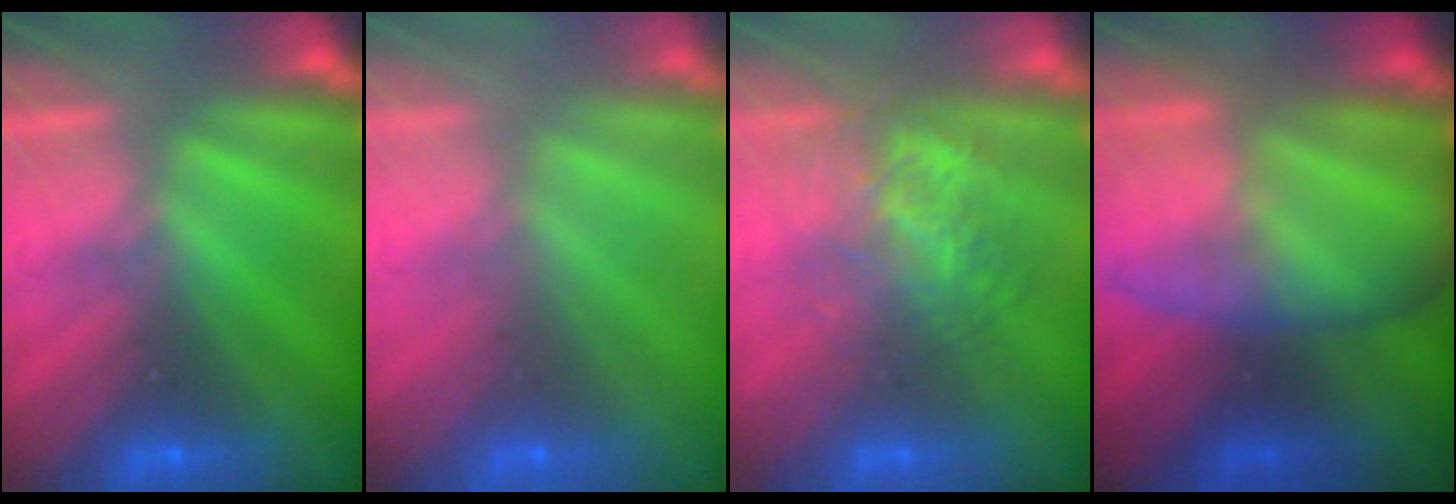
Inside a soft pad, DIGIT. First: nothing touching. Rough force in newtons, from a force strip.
{"total": 6.1}
{"total": 3.7}
{"total": 6.1}